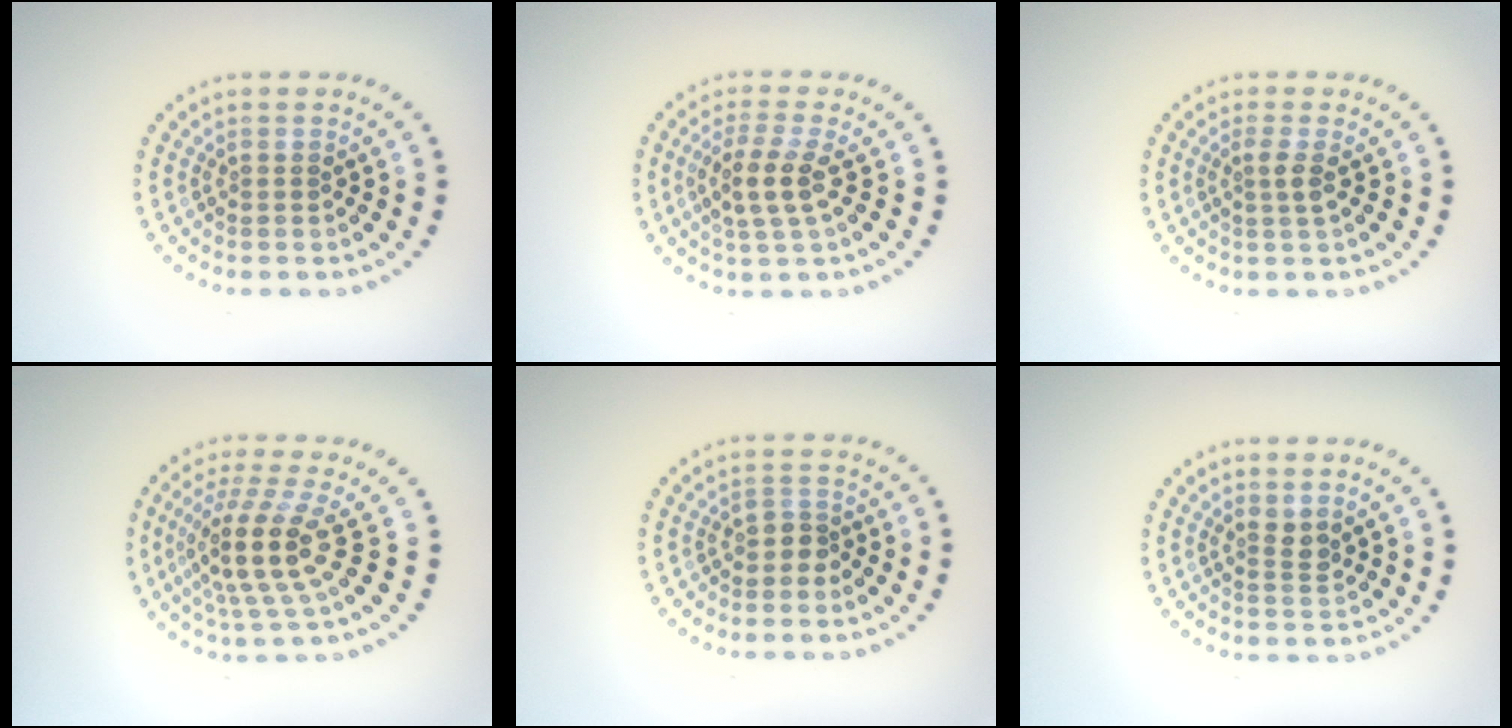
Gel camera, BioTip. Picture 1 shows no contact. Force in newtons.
{"total": 3.0, "press": 2.6, "slide": 1.5}
{"total": 1.4, "press": 1.1, "slide": 0.8}
{"total": 4.9, "press": 3.5, "slide": 3.4}
{"total": 1.4, "press": 1.1, "slide": 0.9}
{"total": 1.3, "press": 1.0, "slide": 0.8}